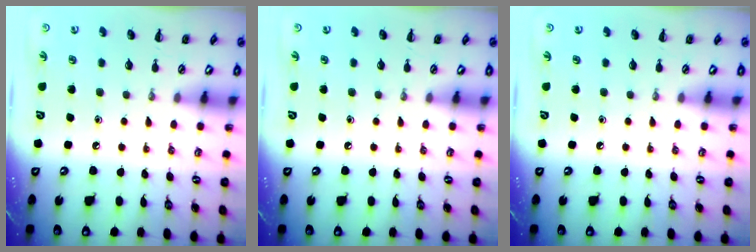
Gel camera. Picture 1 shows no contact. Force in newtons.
{"total": 0.0}
{"total": 0.0}